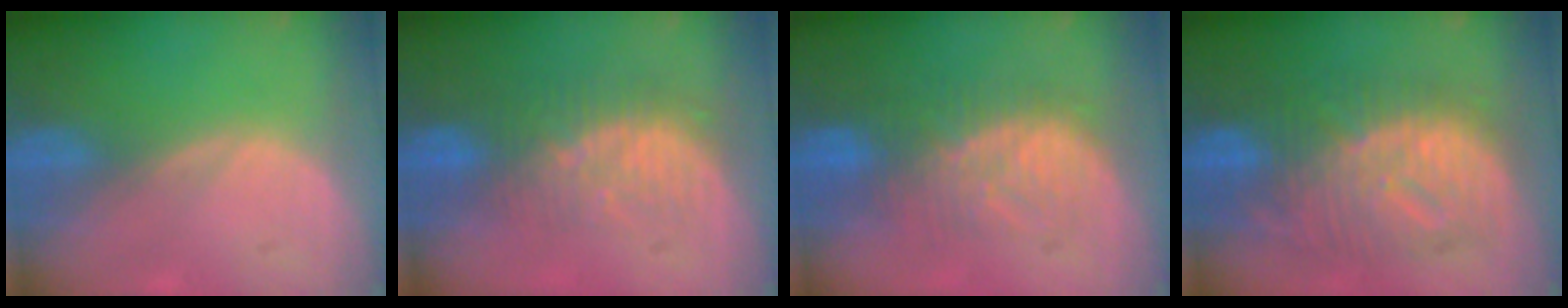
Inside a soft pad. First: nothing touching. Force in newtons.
{"total": 8.5, "press": 7.6, "slide": 3.8}
{"total": 8.4, "press": 8.2, "slide": 1.9}
{"total": 12.5, "press": 12.4, "slide": 1.2}